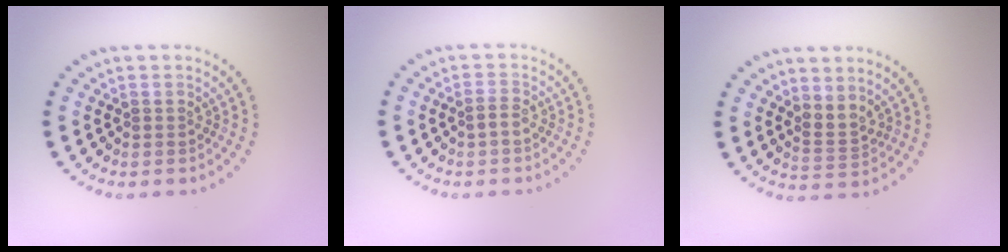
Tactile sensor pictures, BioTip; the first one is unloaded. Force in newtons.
{"total": 1.0, "press": 0.8, "slide": 0.5}
{"total": 2.1, "press": 1.5, "slide": 1.5}